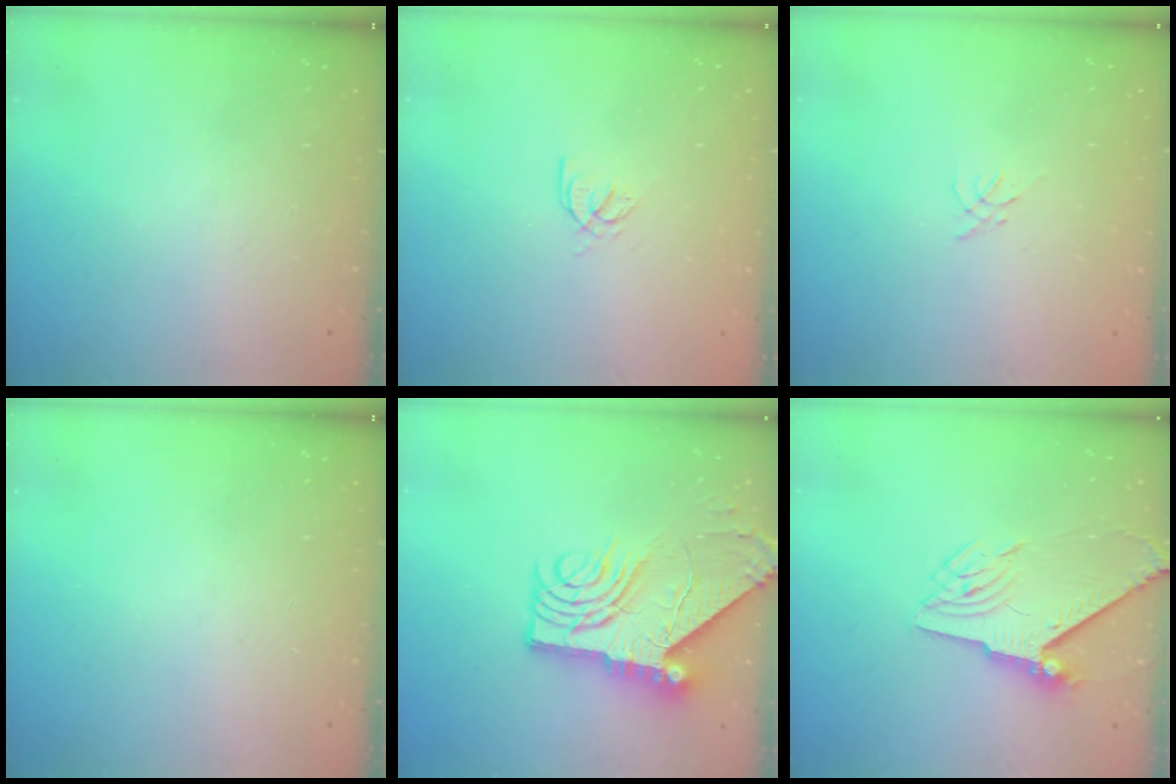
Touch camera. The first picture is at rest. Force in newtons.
{"total": 3.6, "press": 3.6, "slide": 0.2}
{"total": 0.0}
{"total": 0.0}
{"total": 15.2, "press": 15.1, "slide": 1.6}
{"total": 8.1, "press": 8.1, "slide": 0.6}